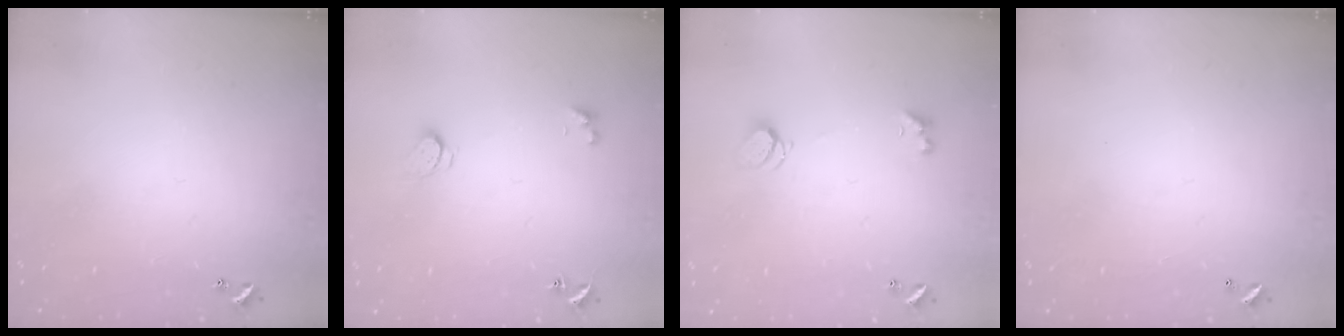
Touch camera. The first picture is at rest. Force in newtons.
{"total": 2.9, "press": 2.9, "slide": 0.5}
{"total": 2.0, "press": 1.9, "slide": 0.5}
{"total": 2.8, "press": 2.8, "slide": 0.1}